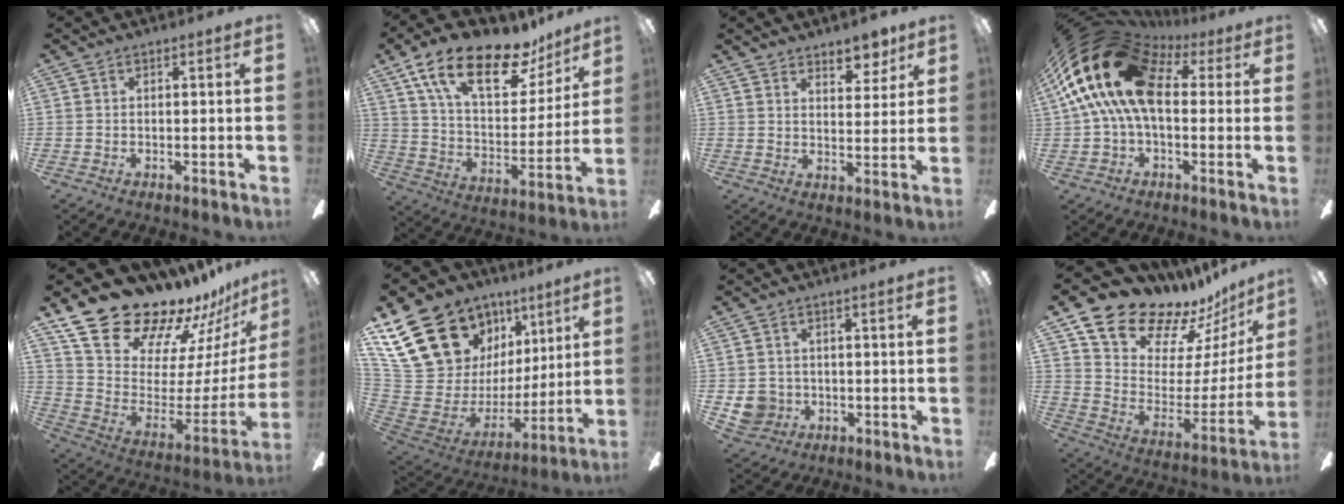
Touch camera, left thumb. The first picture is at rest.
{"total": 21.9, "force": [14.4, 9.5, 13.4], "torque": [-0.225, -0.076, 0.249]}
{"total": 6.6, "force": [5.5, 3.0, 2.1], "torque": [-0.015, -0.031, 0.096]}
{"total": 24.5, "force": [5.3, 14.3, 19.2], "torque": [-0.387, -0.001, 0.088]}
{"total": 22.8, "force": [19.8, 7.9, 8.0], "torque": [-0.146, -0.156, 0.370]}
{"total": 22.6, "force": [13.2, 15.2, 10.1], "torque": [-0.211, -0.082, 0.274]}
{"total": 5.4, "force": [-0.6, 5.3, 1.2], "torque": [-0.043, 0.007, -0.008]}
{"total": 18.0, "force": [15.8, 7.5, 4.3], "torque": [-0.087, -0.134, 0.290]}